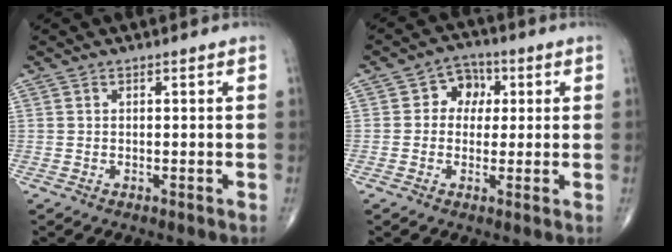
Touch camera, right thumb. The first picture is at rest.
{"total": 5.8, "force": [1.1, 4.9, 3.0], "torque": [-0.007, 0.009, 0.007]}